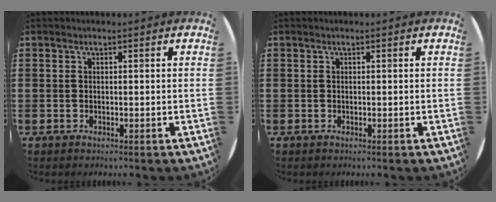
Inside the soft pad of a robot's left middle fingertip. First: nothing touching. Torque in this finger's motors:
{"motor_torque": [0.00, 0.01, 0.00, -0.01]}